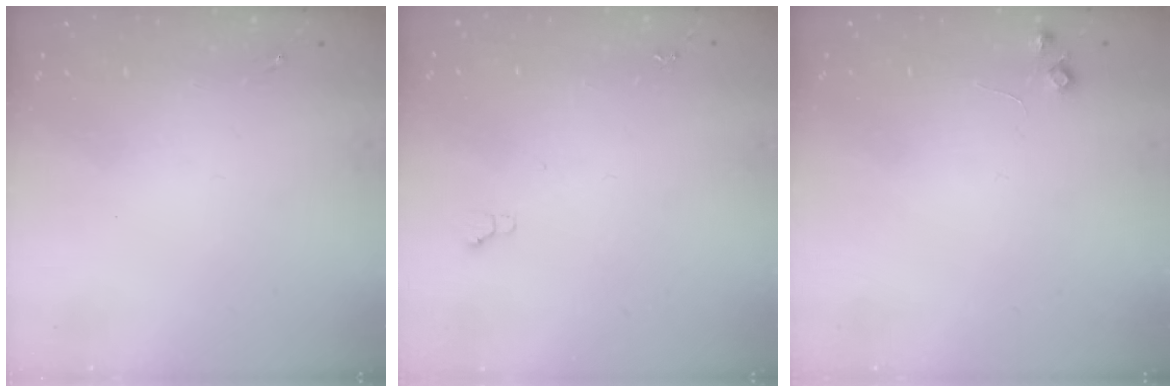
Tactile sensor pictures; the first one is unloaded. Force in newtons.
{"total": 4.9, "press": 4.8, "slide": 0.7}
{"total": 4.9, "press": 4.8, "slide": 0.8}